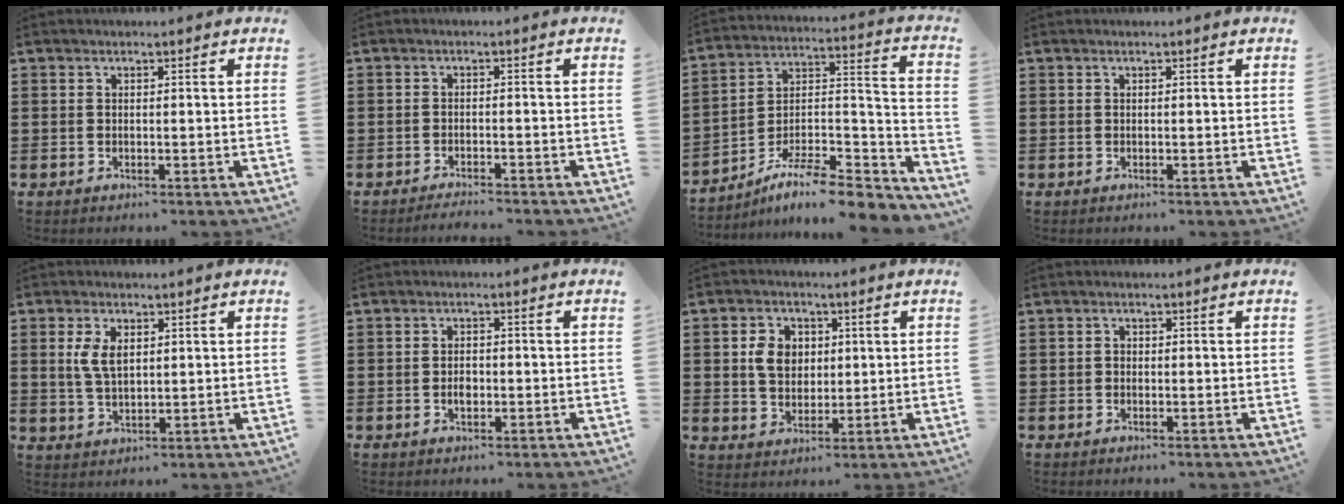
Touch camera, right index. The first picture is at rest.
{"total": 1.9, "force": [-1.7, -0.7, 0.0], "torque": [0.003, 0.002, -0.034]}
{"total": 9.2, "force": [-7.8, 1.2, 4.9], "torque": [-0.072, 0.013, -0.151]}
{"total": 0.0}
{"total": 4.3, "force": [1.3, 1.8, 3.7], "torque": [-0.081, 0.004, 0.022]}
{"total": 2.2, "force": [-0.5, 1.2, 1.8], "torque": [-0.035, 0.002, -0.009]}
{"total": 5.3, "force": [1.1, 4.0, 3.3], "torque": [-0.065, 0.014, 0.017]}
{"total": 0.0}